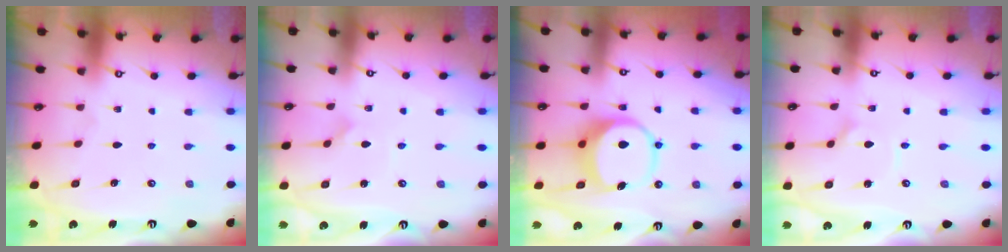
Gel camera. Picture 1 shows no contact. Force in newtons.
{"total": 2.9, "press": 2.9, "slide": 0.2}
{"total": 8.8, "press": 8.6, "slide": 1.5}
{"total": 2.5, "press": 2.5, "slide": 0.3}